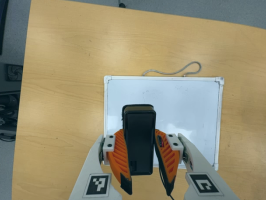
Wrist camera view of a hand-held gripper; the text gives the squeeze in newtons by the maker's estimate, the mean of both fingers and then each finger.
{"total": 6.9, "left": 5.6, "right": 8.2}